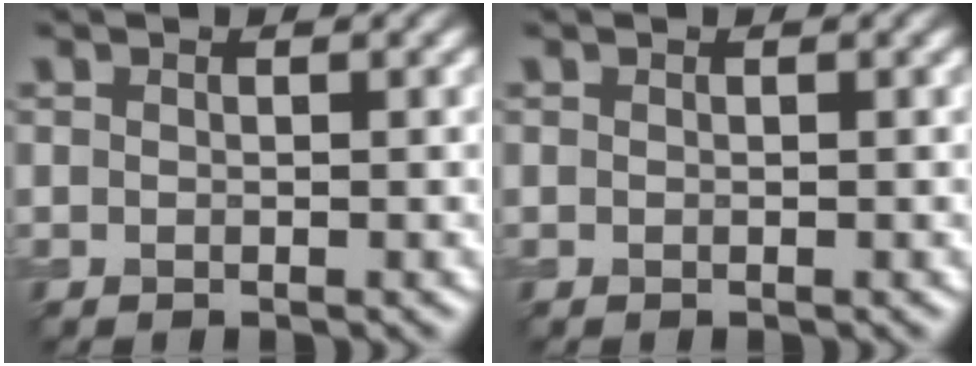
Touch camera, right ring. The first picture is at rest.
{"total": 0.0}